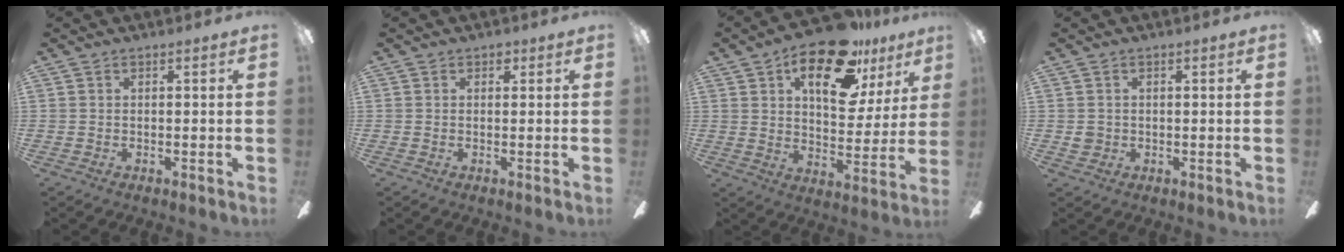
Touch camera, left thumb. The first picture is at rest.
{"total": 1.4, "force": [0.8, 1.0, 0.6], "torque": [0.002, -0.004, 0.010]}
{"total": 19.7, "force": [11.6, 9.3, 12.9], "torque": [-0.185, -0.056, 0.194]}
{"total": 2.3, "force": [0.1, 2.2, 0.7], "torque": [-0.007, 0.003, -0.001]}